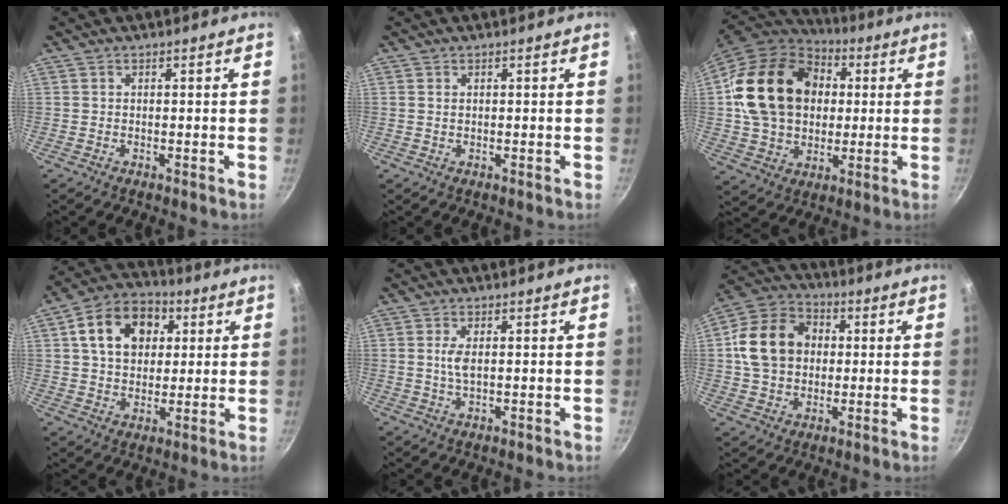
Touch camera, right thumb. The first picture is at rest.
{"total": 0.6, "force": [0.2, 0.4, 0.4], "torque": [-0.009, 0.000, 0.003]}
{"total": 22.9, "force": [3.5, 17.8, 13.9], "torque": [-0.225, 0.024, 0.066]}
{"total": 14.2, "force": [4.1, 10.5, 8.7], "torque": [-0.121, 0.013, 0.055]}
{"total": 2.7, "force": [0.4, 1.0, 2.5], "torque": [-0.055, -0.001, 0.008]}
{"total": 14.5, "force": [1.5, 11.6, 8.5], "torque": [-0.123, 0.019, 0.014]}